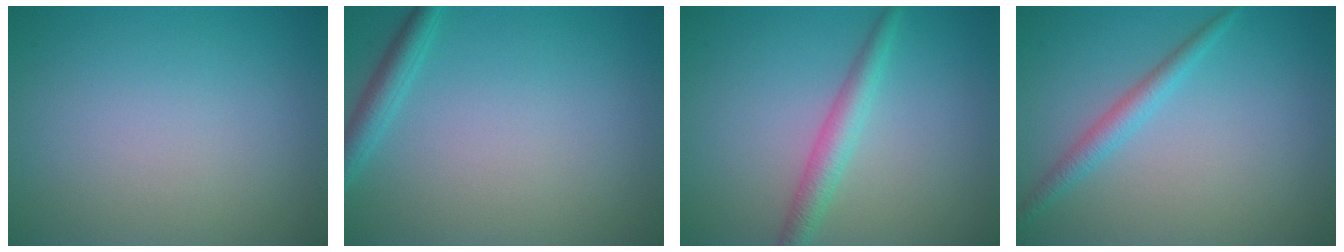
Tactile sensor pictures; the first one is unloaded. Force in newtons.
{"total": 2.1, "press": 2.0, "slide": 0.2}
{"total": 2.5, "press": 2.5, "slide": 0.1}
{"total": 2.0, "press": 2.0, "slide": 0.1}